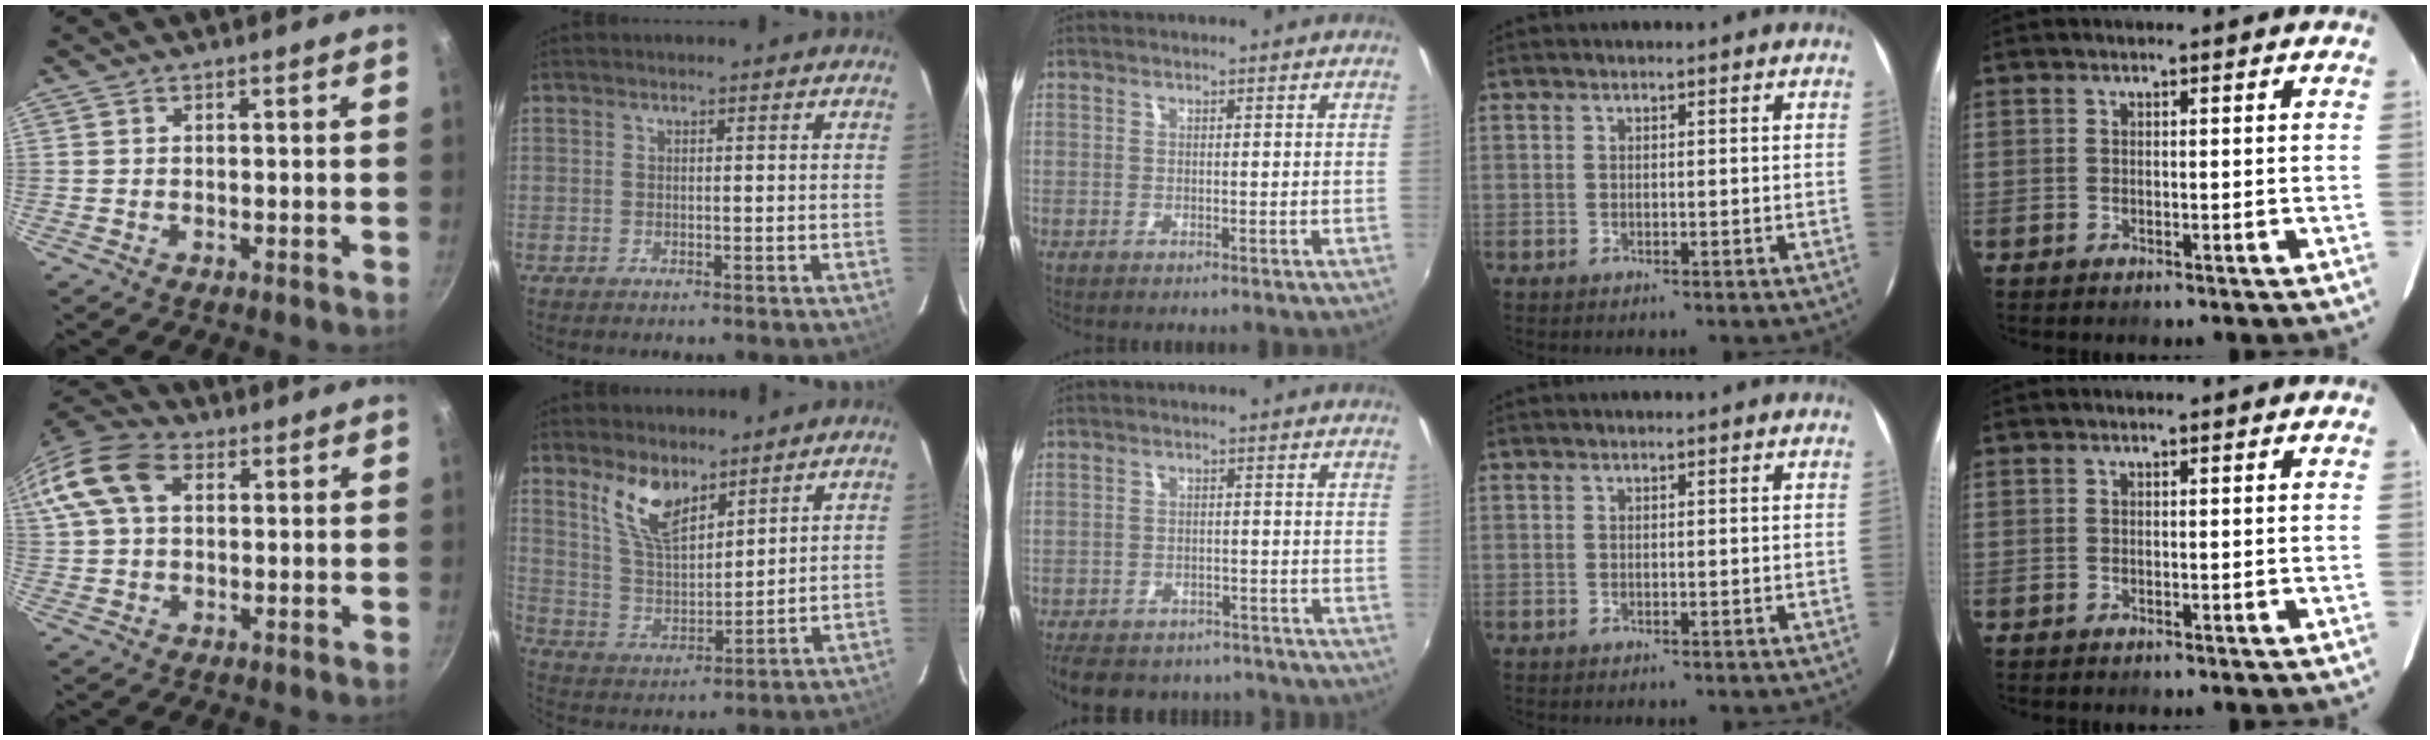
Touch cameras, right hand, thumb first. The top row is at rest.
{"thumb": {"total": 14.3, "force": [4.1, 9.5, 9.8], "torque": [-0.200, 0.027, 0.062]}, "index": {"total": 10.0, "force": [6.7, 4.2, 6.1], "torque": [-0.116, 0.006, 0.137]}, "middle": {"total": 15.4, "force": [-12.7, 6.7, 5.5], "torque": [-0.133, 0.002, -0.173]}}